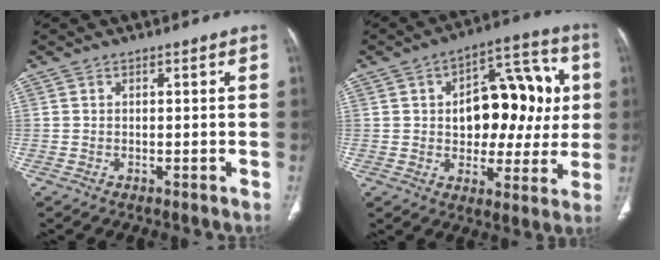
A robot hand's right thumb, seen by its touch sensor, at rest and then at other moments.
{"total": 19.0, "force": [2.3, 11.3, 15.1], "torque": [-0.151, 0.025, 0.036]}